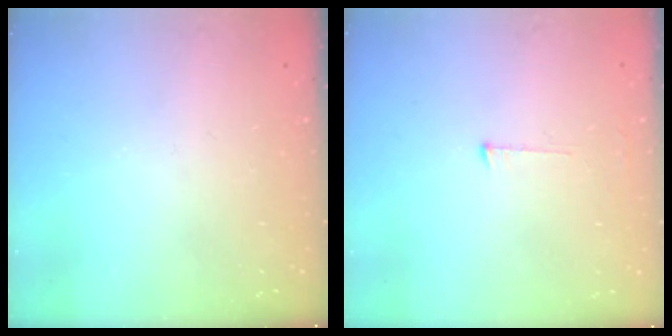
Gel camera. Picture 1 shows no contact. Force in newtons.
{"total": 4.0, "press": 4.0, "slide": 0.2}